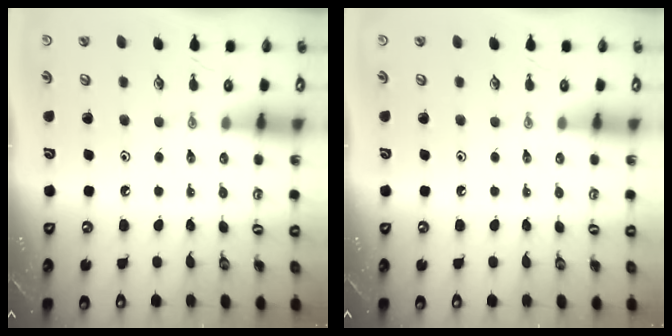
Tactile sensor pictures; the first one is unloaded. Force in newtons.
{"total": 0.0}